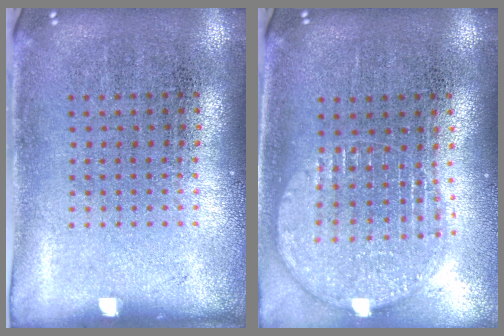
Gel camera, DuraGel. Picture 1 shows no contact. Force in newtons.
{"total": 1.5, "press": 1.4, "slide": 0.6}